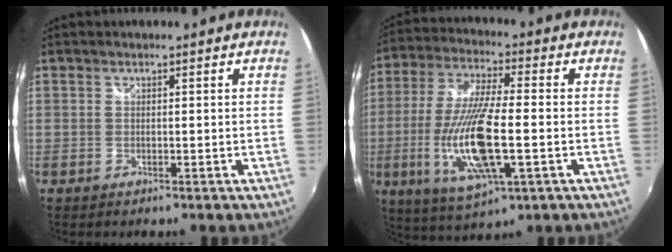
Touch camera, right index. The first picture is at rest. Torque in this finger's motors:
{"motor_torque": [2.14, 0.00, 1.05, 0.21]}